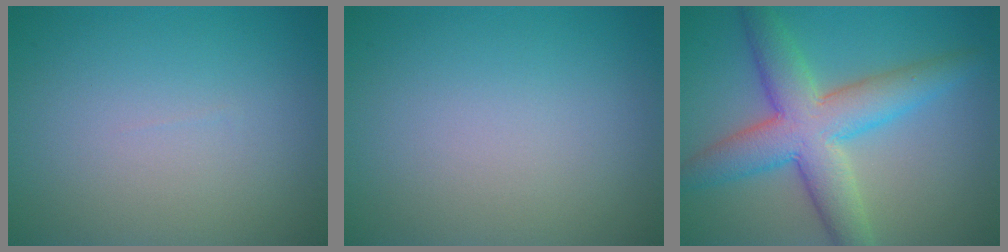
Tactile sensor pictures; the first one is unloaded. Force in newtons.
{"total": 0.0}
{"total": 7.6, "press": 7.6, "slide": 0.1}